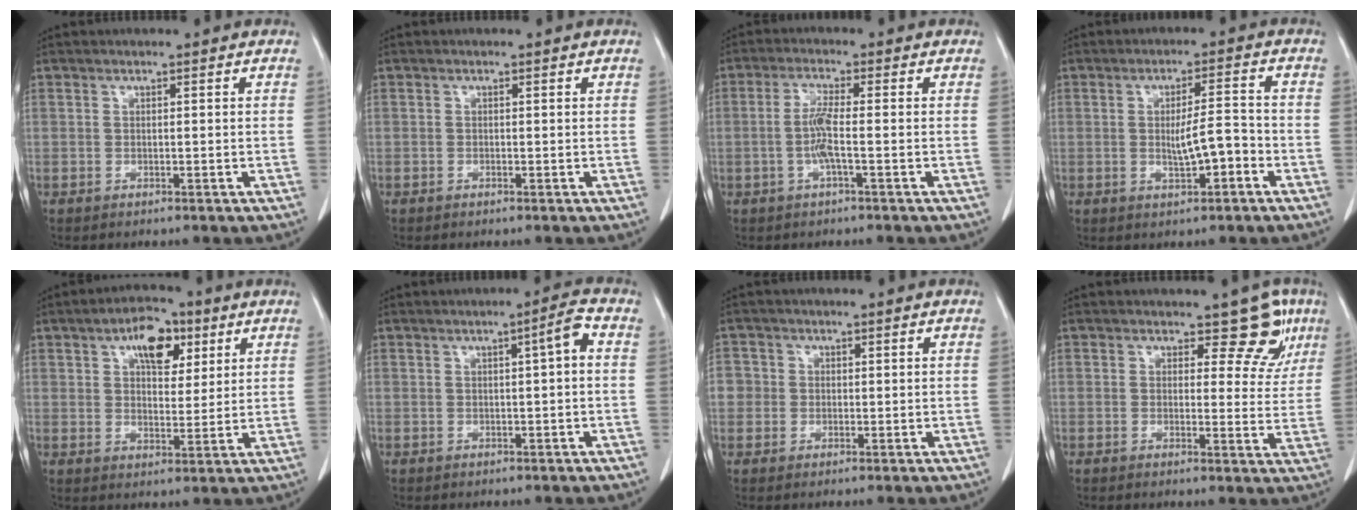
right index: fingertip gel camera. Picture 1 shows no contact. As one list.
[{"total": 0.0}, {"total": 4.1, "force": [-0.9, -0.1, 4.0], "torque": [-0.085, 0.001, -0.021]}, {"total": 5.1, "force": [-1.4, 1.0, 4.7], "torque": [-0.078, 0.004, -0.021]}, {"total": 8.0, "force": [3.9, 4.1, 5.7], "torque": [-0.089, 0.016, 0.061]}, {"total": 2.8, "force": [0.4, 0.1, 2.8], "torque": [-0.039, 0.009, 0.005]}, {"total": 3.2, "force": [0.0, 3.2, 0.5], "torque": [0.004, 0.009, -0.002]}, {"total": 6.5, "force": [4.3, 3.8, 3.0], "torque": [-0.014, -0.008, 0.034]}]